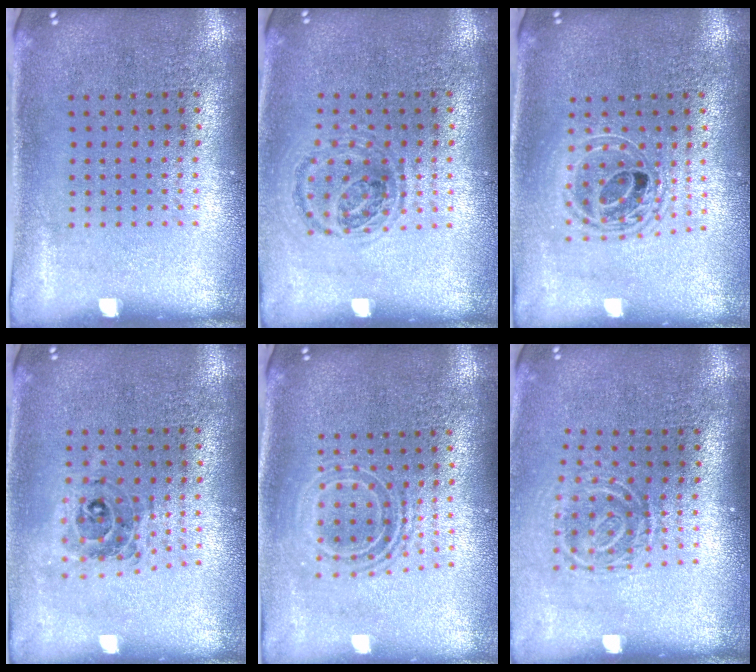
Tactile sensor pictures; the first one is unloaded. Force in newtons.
{"total": 1.0, "press": 1.0, "slide": 0.2}
{"total": 1.7, "press": 1.4, "slide": 0.9}
{"total": 0.7, "press": 0.7, "slide": 0.1}
{"total": 1.7, "press": 1.3, "slide": 1.1}
{"total": 1.6, "press": 1.1, "slide": 1.2}